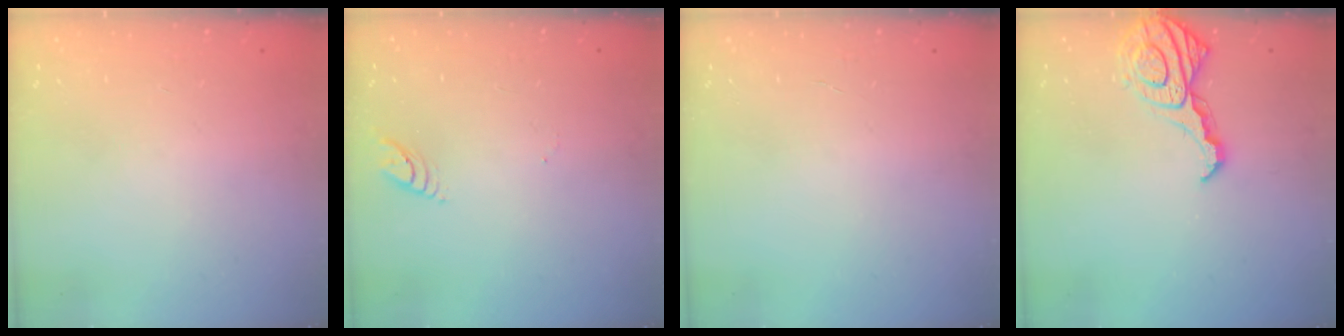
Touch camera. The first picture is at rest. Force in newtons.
{"total": 3.8, "press": 3.8, "slide": 0.4}
{"total": 3.5, "press": 3.5, "slide": 0.3}
{"total": 13.7, "press": 13.7, "slide": 0.4}